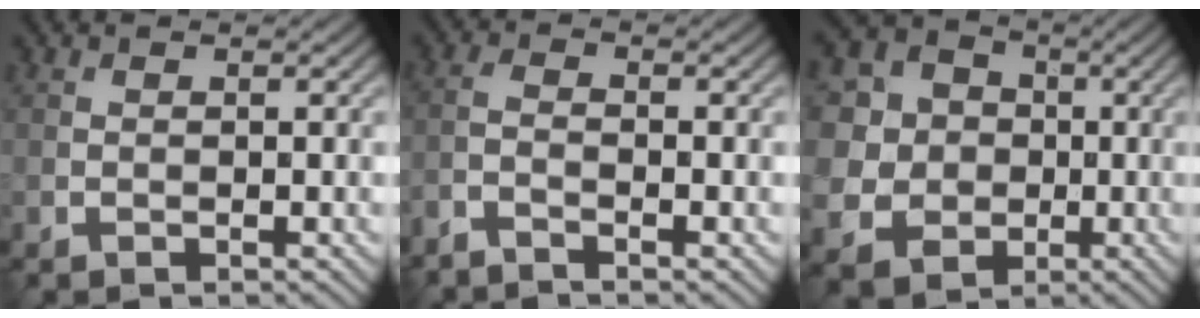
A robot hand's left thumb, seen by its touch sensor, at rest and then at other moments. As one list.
[{"total": 2.4, "force": [-1.9, 0.2, 1.4], "torque": [-0.033, -0.004, -0.051]}, {"total": 11.2, "force": [0.9, 10.4, 3.9], "torque": [-0.159, 0.008, 0.000]}]